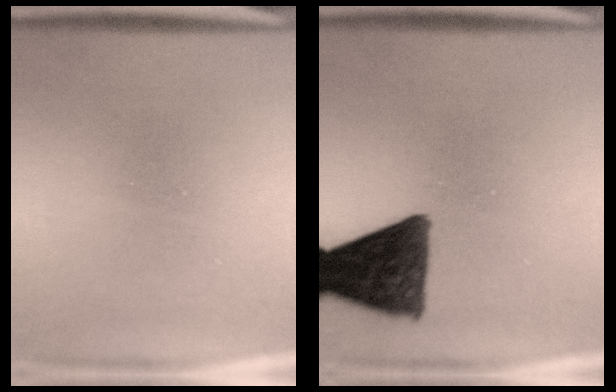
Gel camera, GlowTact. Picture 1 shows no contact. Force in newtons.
{"total": 11.3}